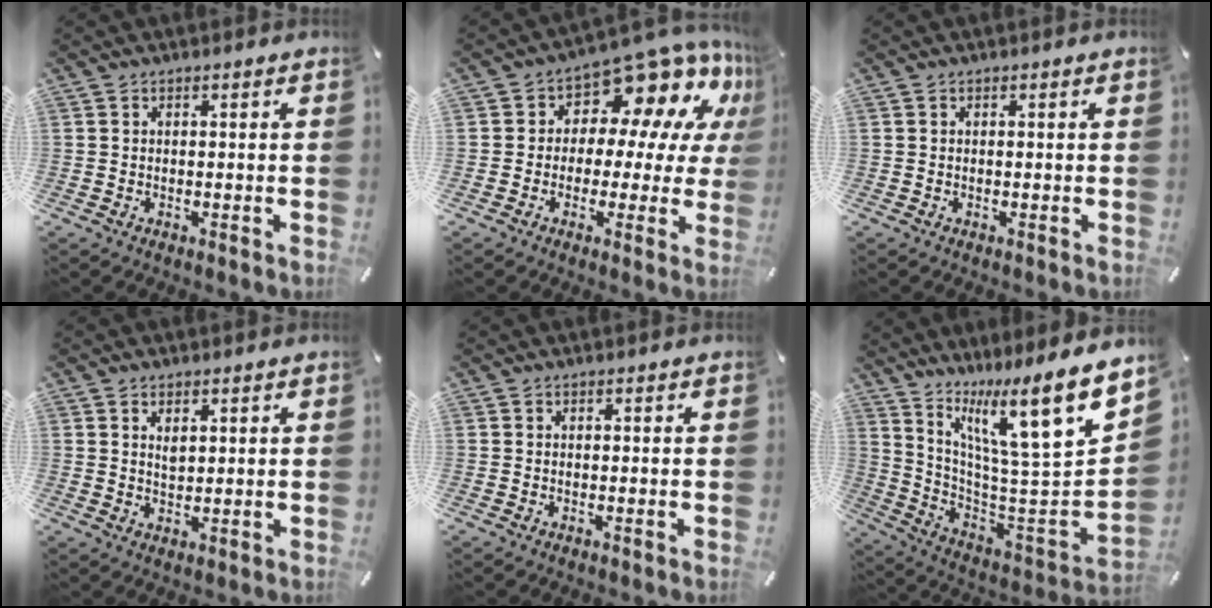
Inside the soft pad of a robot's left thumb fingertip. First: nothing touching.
{"total": 11.8, "force": [7.9, 6.8, 5.5], "torque": [-0.086, -0.073, 0.140]}
{"total": 0.0}
{"total": 2.5, "force": [1.4, 1.3, 1.6], "torque": [-0.027, -0.003, 0.024]}
{"total": 0.0}
{"total": 15.0, "force": [10.7, 1.4, 10.4], "torque": [-0.144, -0.122, 0.149]}